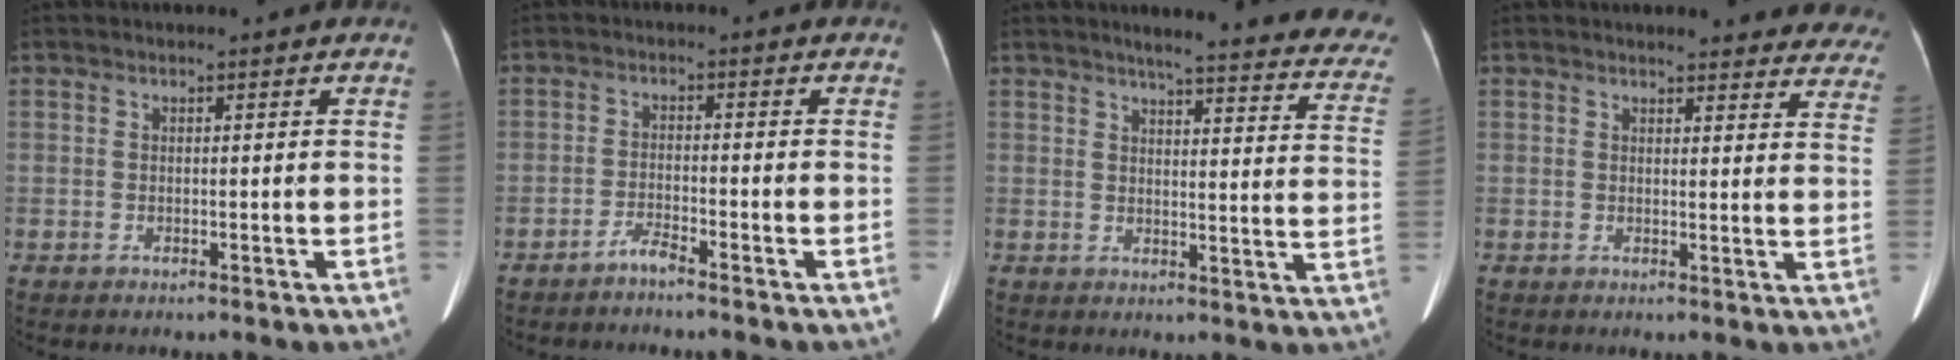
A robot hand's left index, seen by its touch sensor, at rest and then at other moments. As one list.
[{"total": 2.2, "force": [-2.0, -0.2, 0.8], "torque": [-0.020, -0.004, -0.039]}, {"total": 22.9, "force": [20.4, 2.2, 10.2], "torque": [-0.112, -0.064, 0.214]}, {"total": 17.8, "force": [16.6, 3.8, 5.3], "torque": [-0.032, -0.044, 0.163]}]